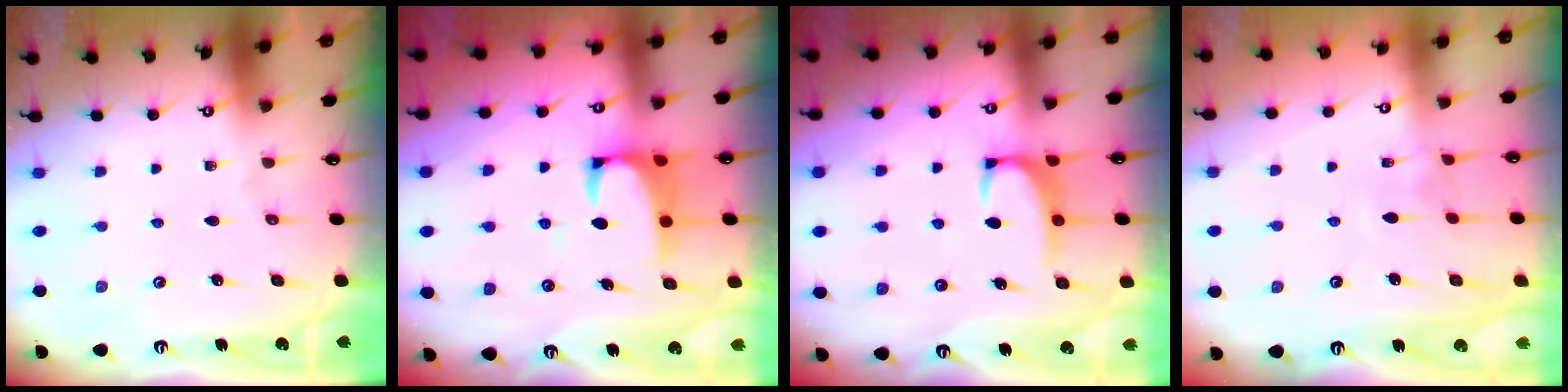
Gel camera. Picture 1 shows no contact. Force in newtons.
{"total": 3.5, "press": 3.3, "slide": 1.0}
{"total": 2.3, "press": 2.3, "slide": 0.6}
{"total": 2.4, "press": 2.4, "slide": 0.4}